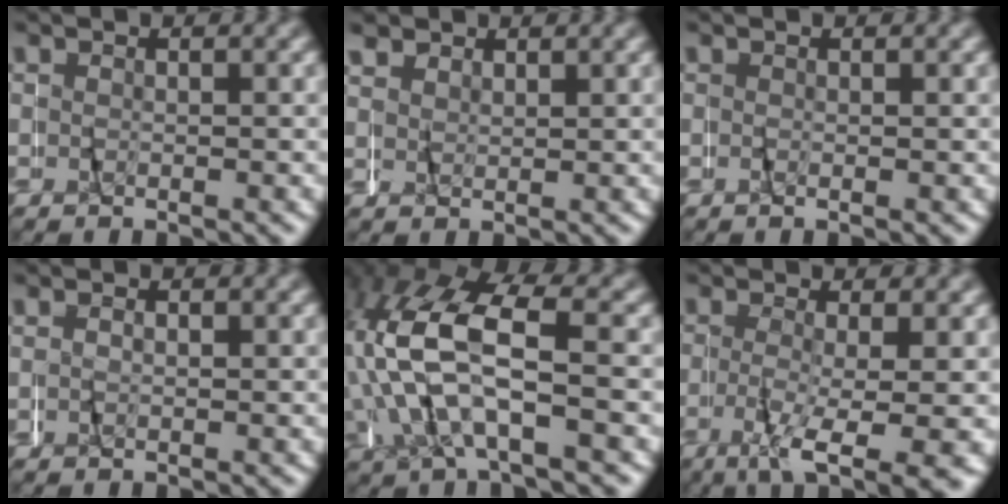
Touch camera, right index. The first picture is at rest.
{"total": 1.6, "force": [1.5, 0.6, -0.1], "torque": [-0.008, -0.003, 0.029]}
{"total": 0.8, "force": [0.2, 0.3, 0.7], "torque": [-0.014, -0.004, 0.005]}
{"total": 0.0}
{"total": 8.1, "force": [0.4, 4.7, 6.6], "torque": [-0.172, -0.016, 0.012]}
{"total": 6.5, "force": [-4.0, 1.1, 5.0], "torque": [-0.083, -0.022, -0.053]}